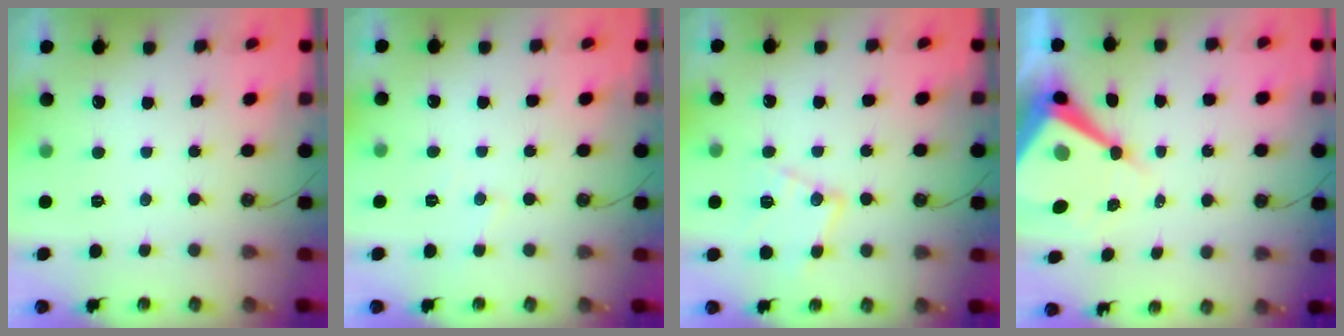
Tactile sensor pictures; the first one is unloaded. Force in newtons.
{"total": 4.2, "press": 4.2, "slide": 0.8}
{"total": 11.8, "press": 11.8, "slide": 0.5}
{"total": 13.4, "press": 13.4, "slide": 1.2}